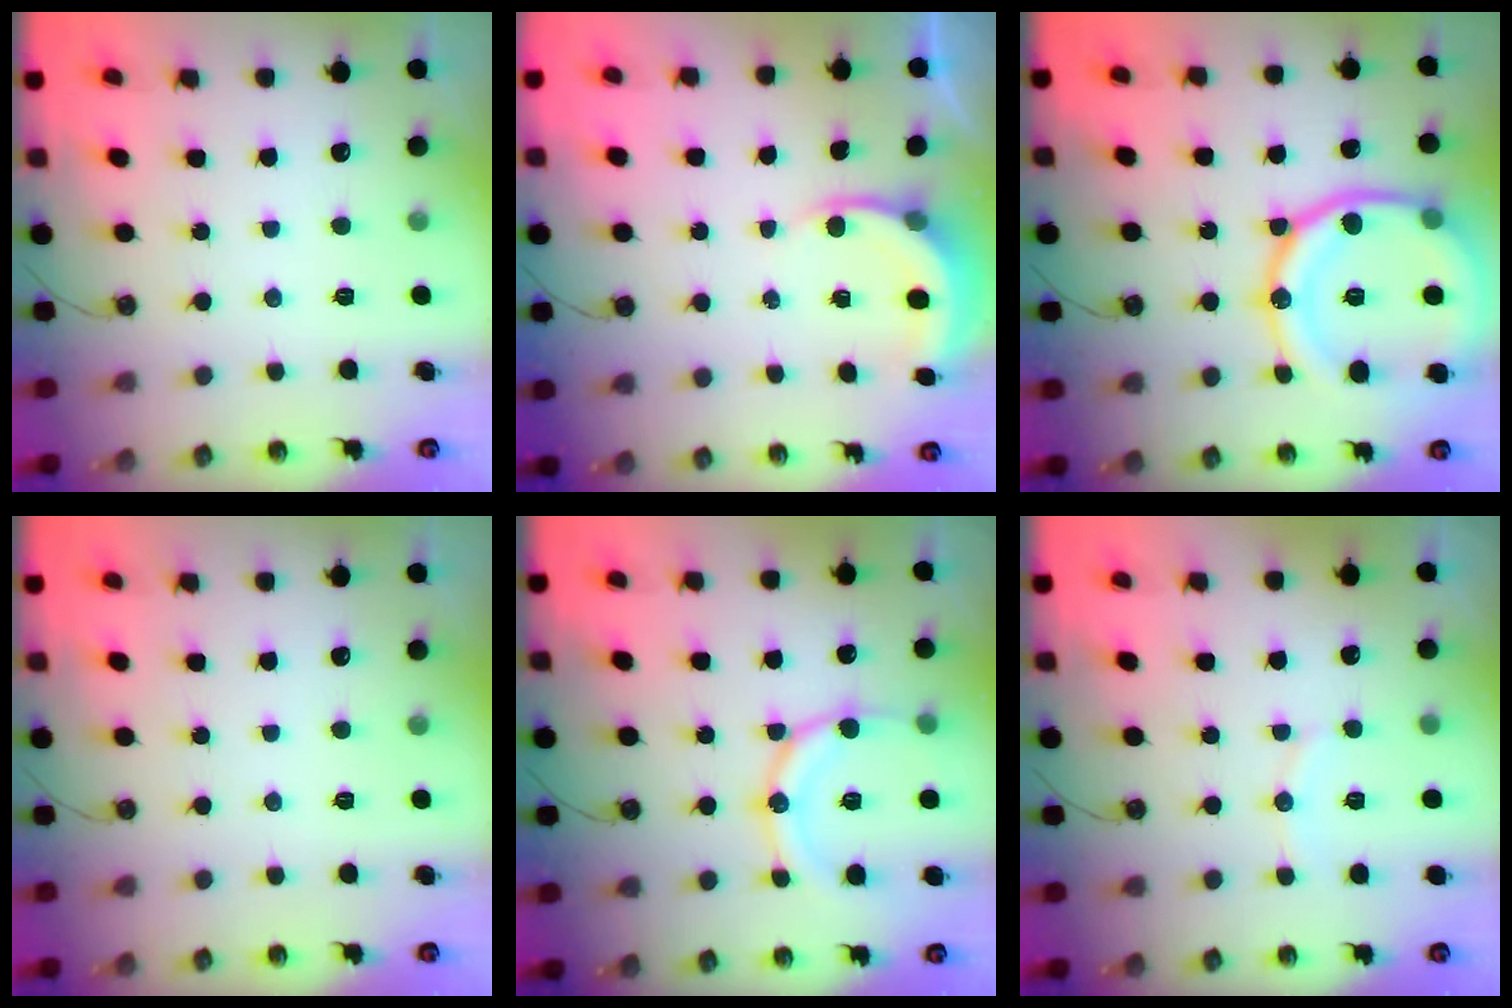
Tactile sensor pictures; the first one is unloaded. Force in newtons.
{"total": 5.6, "press": 5.6, "slide": 0.5}
{"total": 23.7, "press": 23.5, "slide": 2.7}
{"total": 0.0}
{"total": 15.0, "press": 14.7, "slide": 2.9}
{"total": 5.7, "press": 5.5, "slide": 1.5}